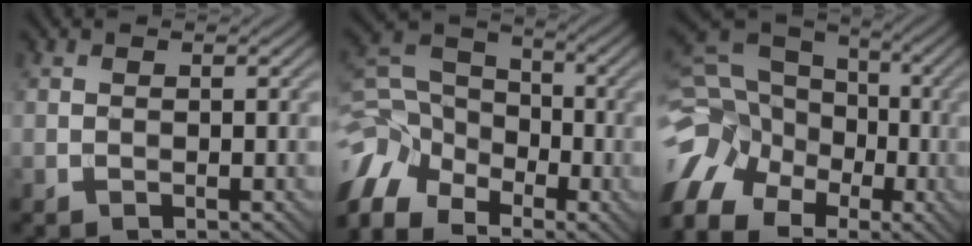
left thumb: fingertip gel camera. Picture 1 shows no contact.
{"total": 11.4, "force": [-6.9, 7.5, 5.2], "torque": [-0.146, -0.014, -0.134]}
{"total": 16.3, "force": [-7.2, 13.0, 6.8], "torque": [-0.187, -0.035, -0.125]}